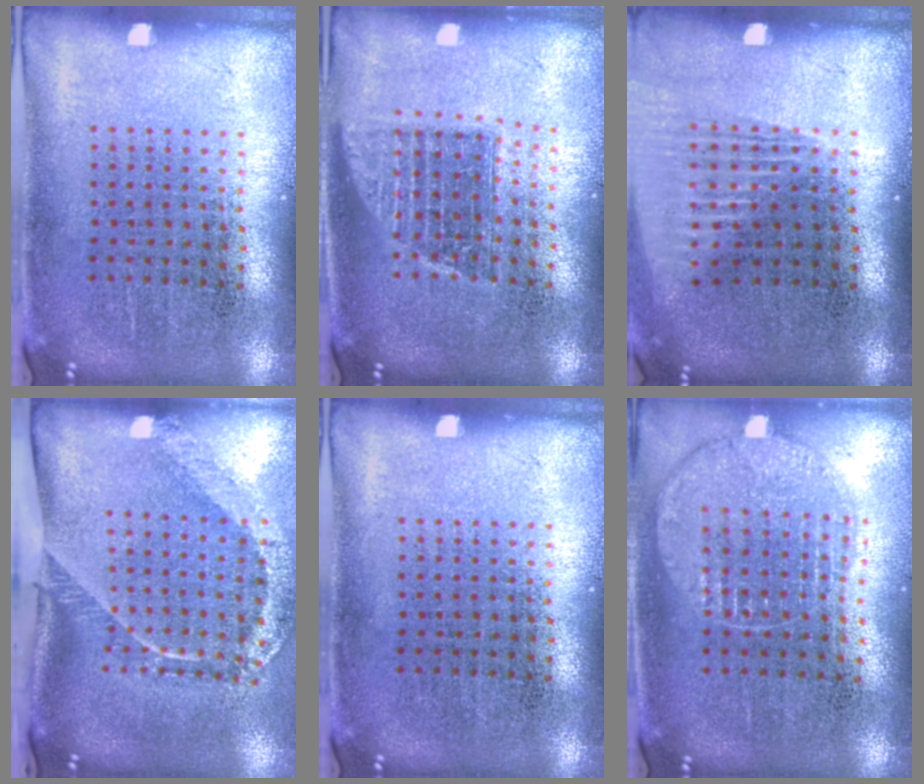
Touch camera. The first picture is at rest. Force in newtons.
{"total": 1.3, "press": 1.1, "slide": 0.8}
{"total": 1.5, "press": 1.3, "slide": 0.6}
{"total": 2.5, "press": 1.6, "slide": 1.8}
{"total": 0.0}
{"total": 1.1, "press": 1.1, "slide": 0.1}